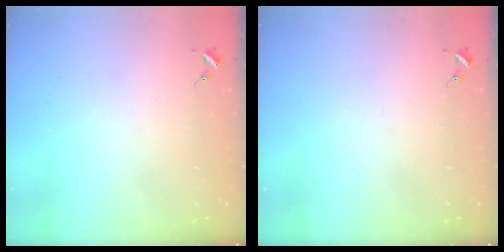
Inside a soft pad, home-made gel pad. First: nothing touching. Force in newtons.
{"total": 0.0}